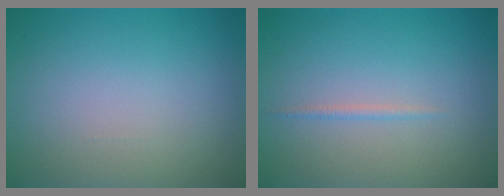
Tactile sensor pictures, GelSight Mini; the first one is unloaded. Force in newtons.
{"total": 0.7, "press": 0.7, "slide": 0.1}